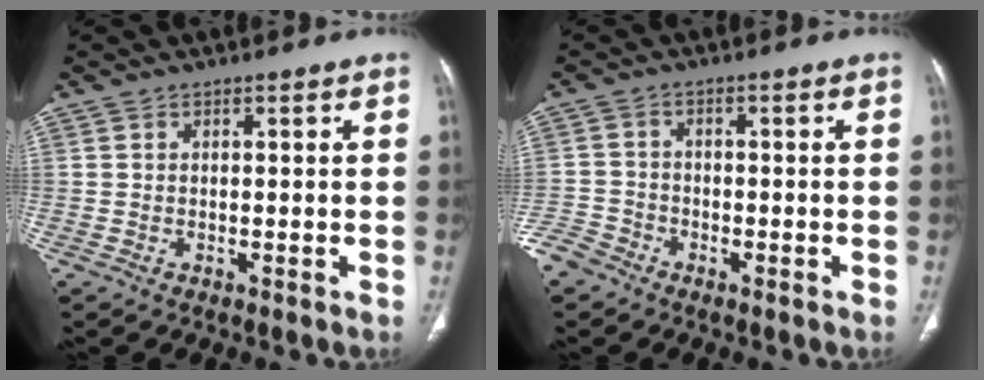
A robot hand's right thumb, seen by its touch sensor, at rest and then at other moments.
{"total": 4.7, "force": [-3.5, 3.0, 0.9], "torque": [-0.013, 0.013, -0.076]}